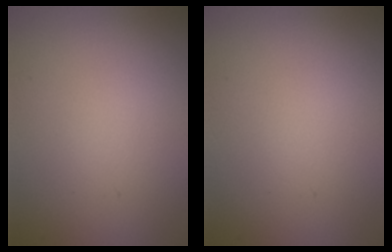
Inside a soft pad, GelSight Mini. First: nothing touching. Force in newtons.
{"total": 0.0}